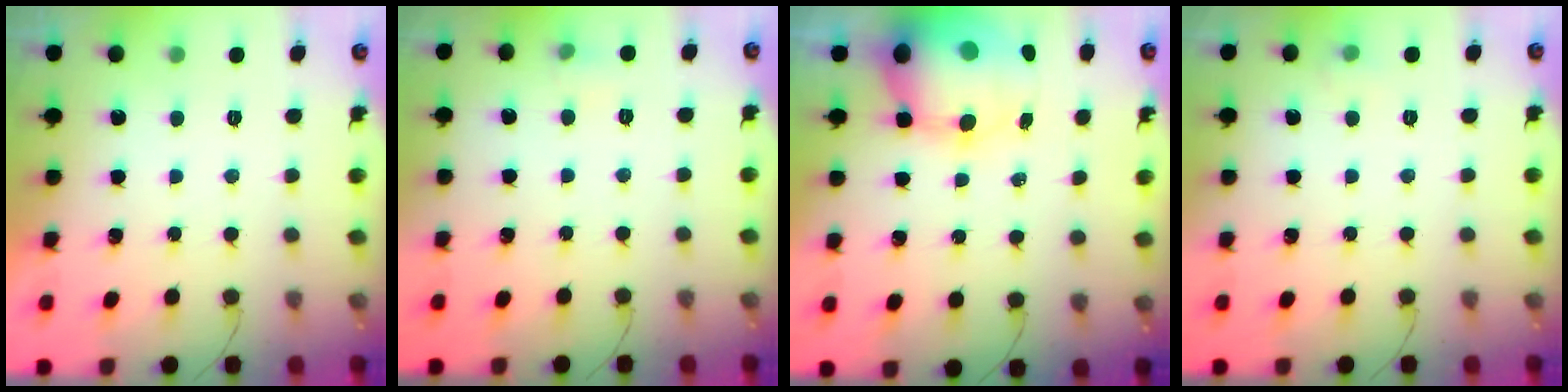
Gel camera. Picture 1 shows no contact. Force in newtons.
{"total": 4.6, "press": 4.4, "slide": 1.3}
{"total": 14.2, "press": 13.8, "slide": 3.3}
{"total": 3.7, "press": 3.5, "slide": 1.4}